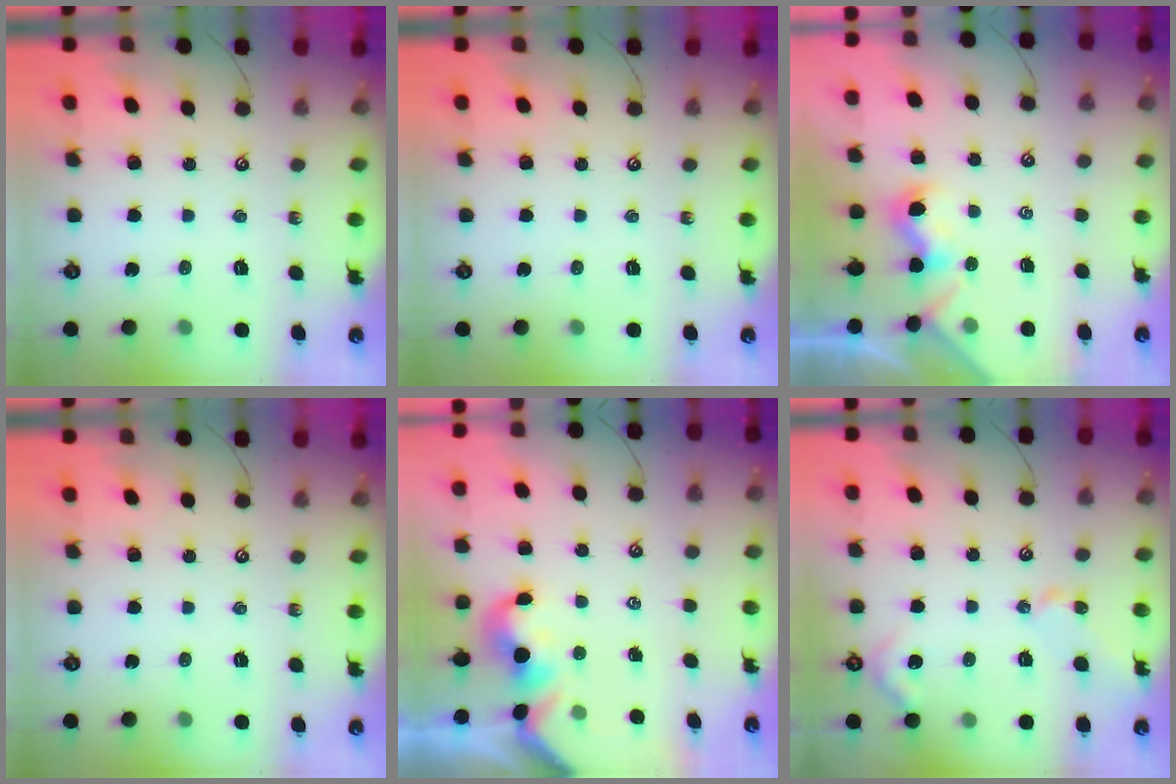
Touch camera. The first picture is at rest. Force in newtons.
{"total": 0.0}
{"total": 0.9, "press": 0.5, "slide": 0.7}
{"total": 0.0}
{"total": 0.0}
{"total": 5.2, "press": 5.1, "slide": 0.9}